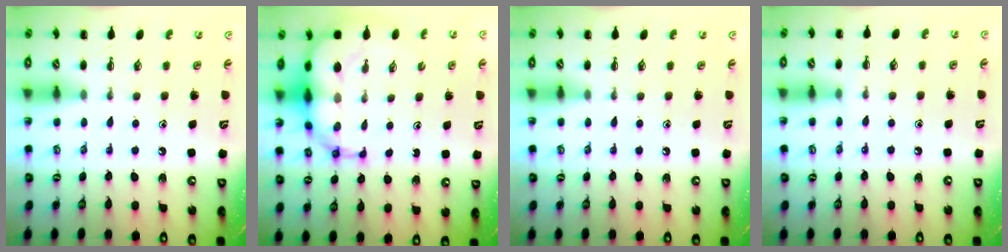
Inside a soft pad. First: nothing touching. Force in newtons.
{"total": 10.6, "press": 10.2, "slide": 3.0}
{"total": 0.0}
{"total": 7.0, "press": 6.6, "slide": 2.3}